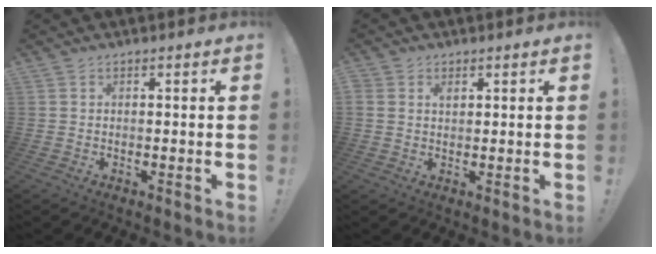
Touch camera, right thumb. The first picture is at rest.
{"total": 1.7, "force": [0.9, 1.3, 0.7], "torque": [-0.011, -0.002, 0.016]}